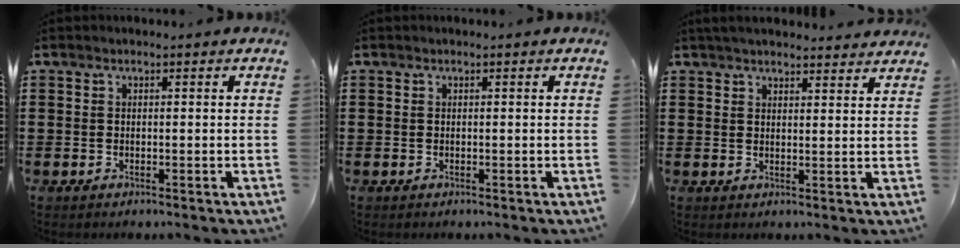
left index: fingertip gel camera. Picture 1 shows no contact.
{"total": 0.0}
{"total": 3.1, "force": [3.1, 0.1, 0.7], "torque": [-0.021, -0.003, 0.058]}